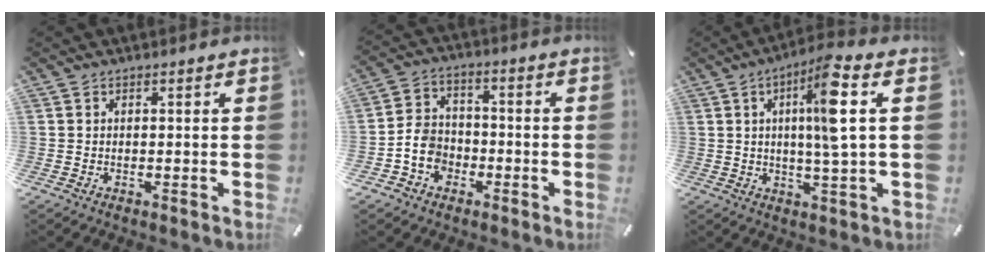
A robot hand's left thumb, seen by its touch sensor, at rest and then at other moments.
{"total": 8.2, "force": [-2.9, 6.9, 3.3], "torque": [-0.085, 0.024, -0.052]}
{"total": 11.2, "force": [2.8, 1.0, 10.9], "torque": [-0.190, 0.001, 0.039]}